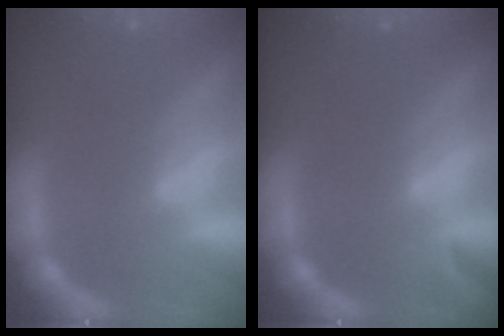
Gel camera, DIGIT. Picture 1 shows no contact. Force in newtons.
{"total": 1.4}